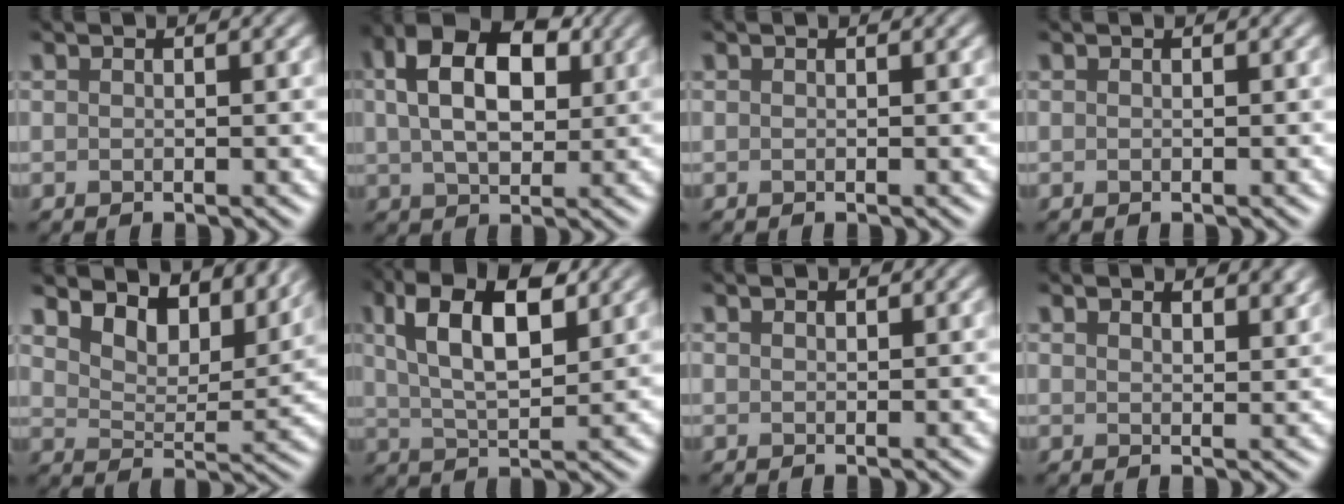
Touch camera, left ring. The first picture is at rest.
{"total": 8.3, "force": [2.2, 4.9, 6.3], "torque": [-0.113, 0.021, 0.031]}
{"total": 0.0}
{"total": 0.0}
{"total": 6.9, "force": [5.8, 2.4, 2.9], "torque": [-0.058, 0.000, 0.086]}
{"total": 8.2, "force": [3.2, 3.5, 6.7], "torque": [-0.123, 0.015, 0.052]}
{"total": 0.6, "force": [0.5, 0.2, 0.3], "torque": [-0.010, 0.003, 0.010]}
{"total": 3.4, "force": [2.6, 1.4, 1.7], "torque": [-0.030, 0.006, 0.038]}